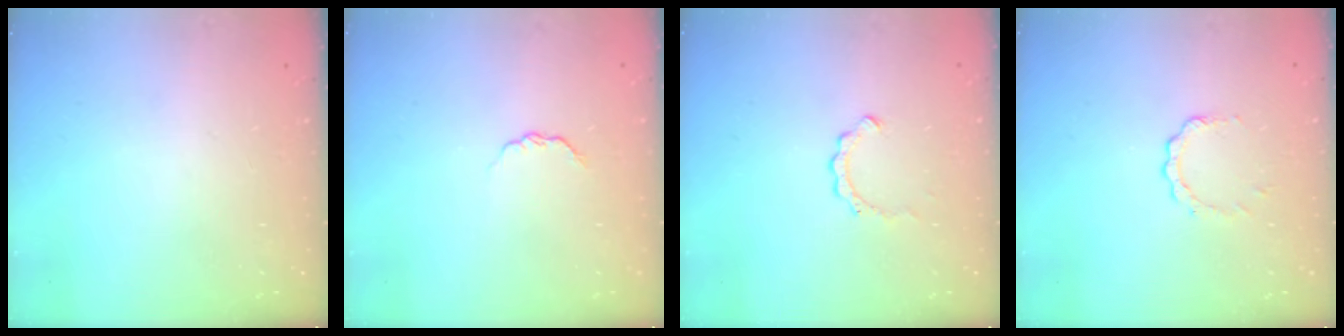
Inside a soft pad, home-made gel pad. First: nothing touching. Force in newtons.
{"total": 3.2, "press": 3.2, "slide": 0.4}
{"total": 2.7, "press": 2.6, "slide": 0.3}
{"total": 3.4, "press": 3.4, "slide": 0.5}